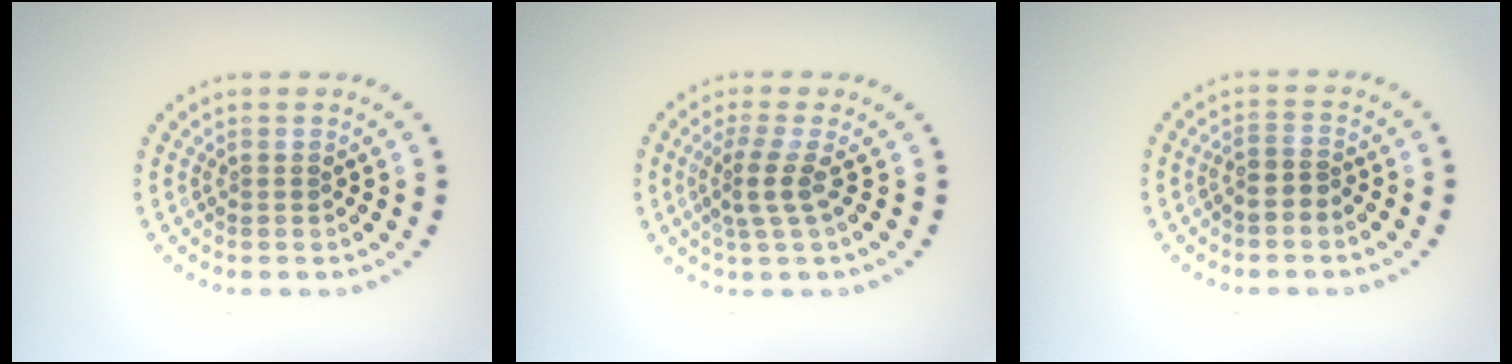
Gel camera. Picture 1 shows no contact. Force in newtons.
{"total": 2.5, "press": 1.8, "slide": 1.7}
{"total": 1.6, "press": 1.4, "slide": 0.8}